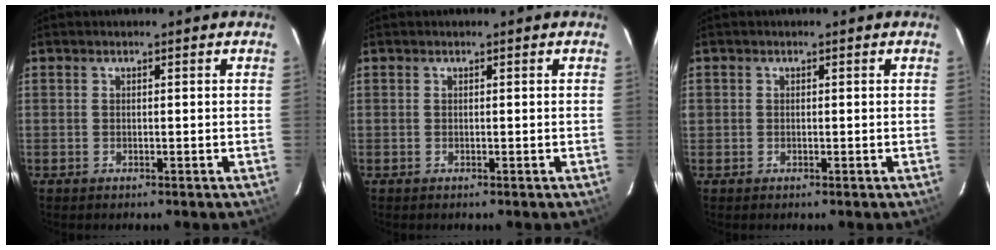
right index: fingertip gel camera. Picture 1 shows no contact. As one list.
[{"total": 0.0}, {"total": 0.6, "force": [-0.1, 0.6, 0.1], "torque": [0.001, 0.000, -0.001]}]